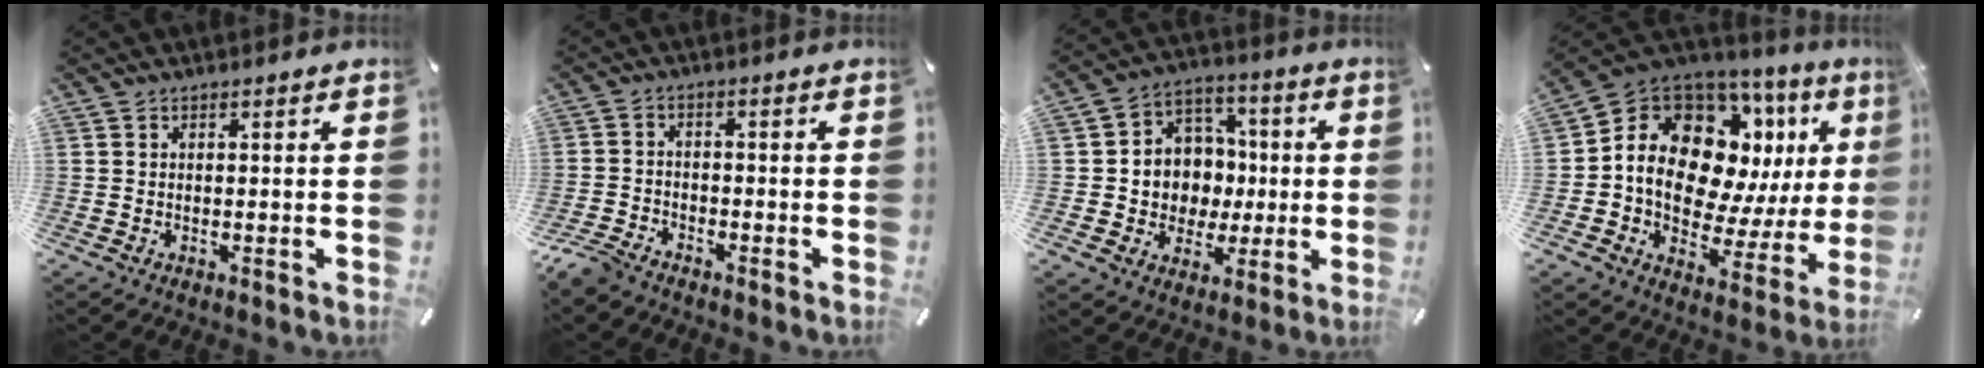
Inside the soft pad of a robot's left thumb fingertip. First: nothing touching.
{"total": 4.7, "force": [-4.2, 1.6, 1.5], "torque": [-0.048, 0.011, -0.085]}
{"total": 10.7, "force": [-0.8, 10.5, 1.8], "torque": [-0.034, 0.004, -0.002]}
{"total": 16.2, "force": [5.6, 11.3, 10.2], "torque": [-0.179, -0.053, 0.096]}